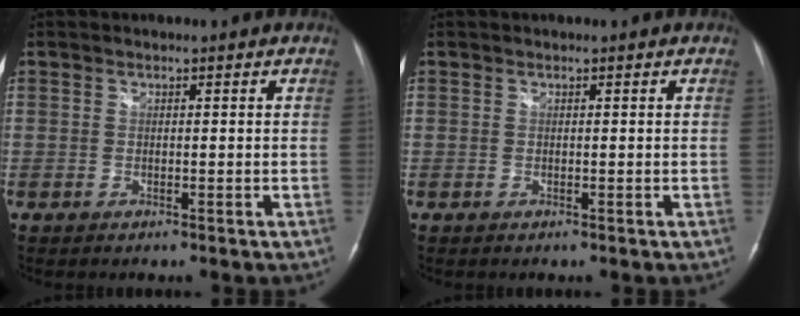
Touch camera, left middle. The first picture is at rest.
{"total": 0.0}